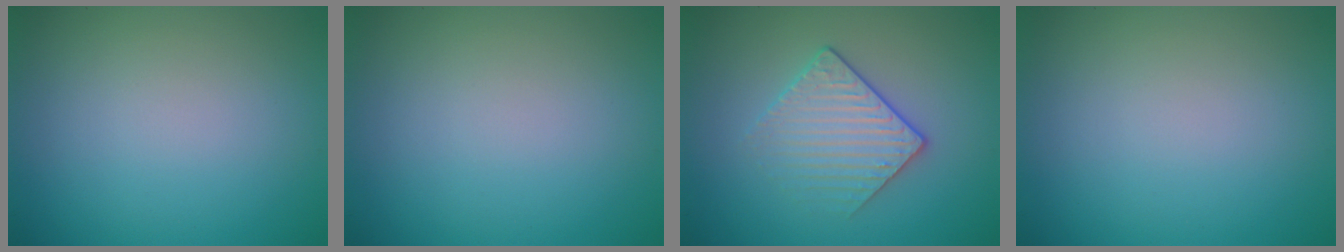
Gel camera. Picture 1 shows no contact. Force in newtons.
{"total": 0.0}
{"total": 3.1, "press": 2.9, "slide": 1.2}
{"total": 0.0}